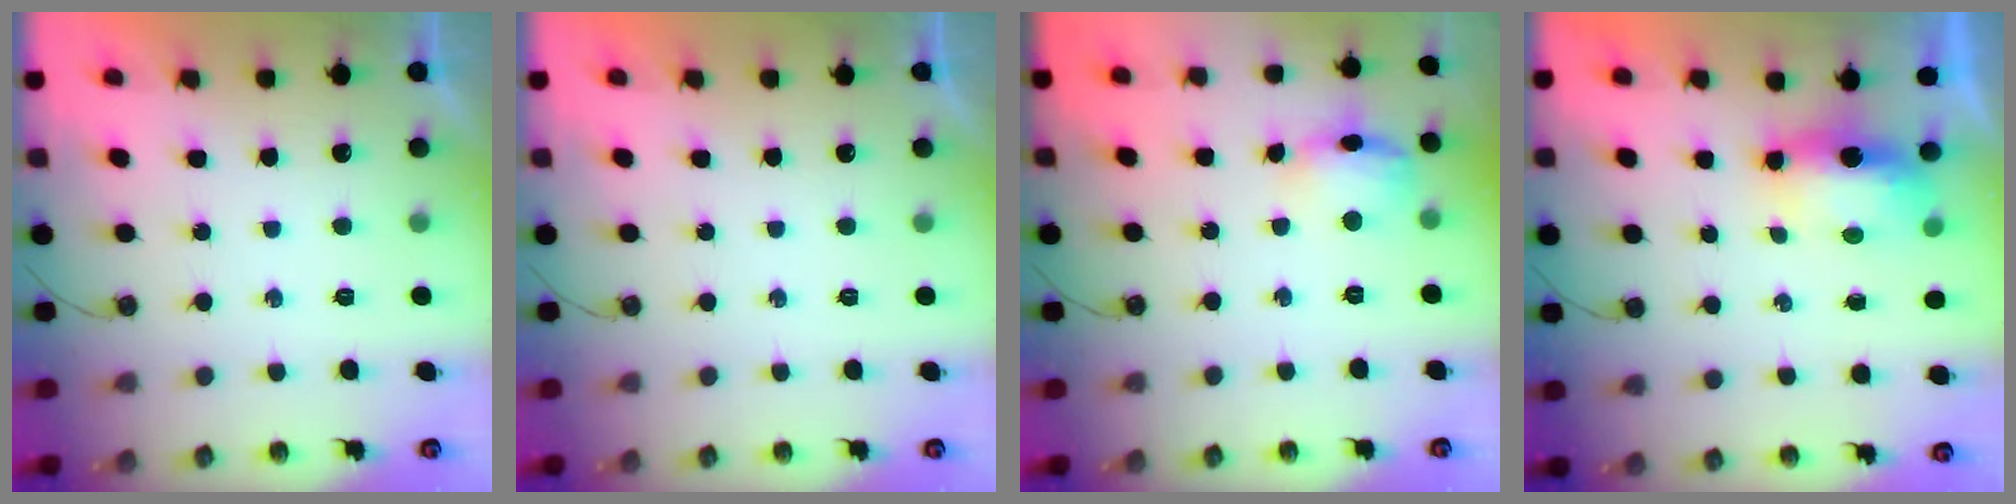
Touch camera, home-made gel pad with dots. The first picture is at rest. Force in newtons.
{"total": 0.0}
{"total": 11.1, "press": 11.0, "slide": 1.0}
{"total": 6.3, "press": 6.3, "slide": 0.5}